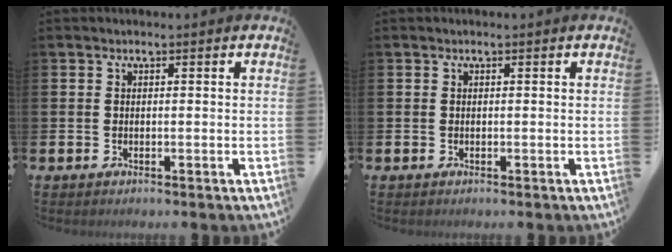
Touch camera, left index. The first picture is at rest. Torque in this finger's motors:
{"motor_torque": [-0.10, 0.03, 0.00, 0.02]}